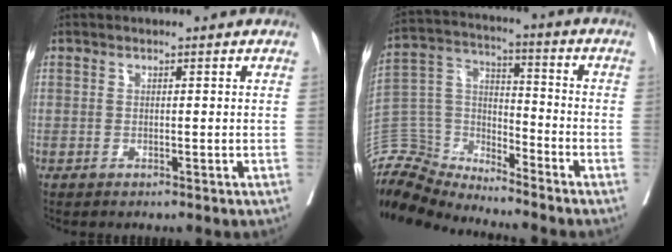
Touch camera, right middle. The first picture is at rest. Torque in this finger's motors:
{"motor_torque": [0.38, -1.24, 0.21, 0.06]}